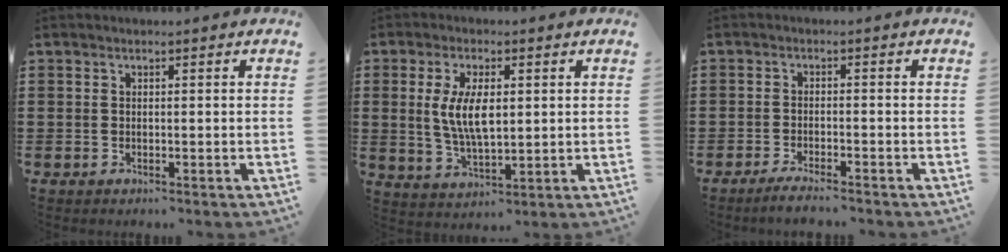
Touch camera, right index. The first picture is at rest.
{"total": 7.4, "force": [0.8, 3.2, 6.6], "torque": [-0.137, 0.007, 0.012]}
{"total": 2.3, "force": [-2.2, -0.1, 0.7], "torque": [-0.013, 0.003, -0.042]}